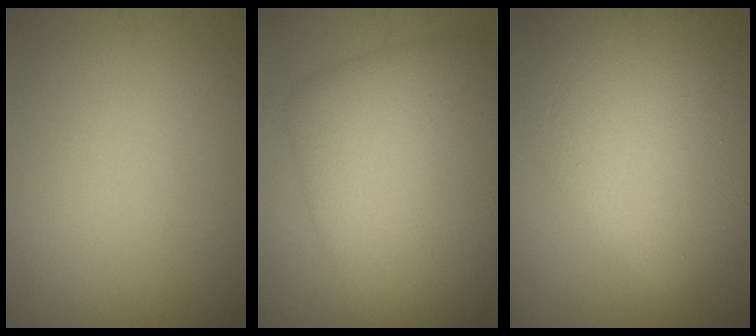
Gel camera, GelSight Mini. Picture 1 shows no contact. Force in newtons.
{"total": 11.5, "press": 11.5, "slide": 0.2}
{"total": 14.7, "press": 14.7, "slide": 0.4}